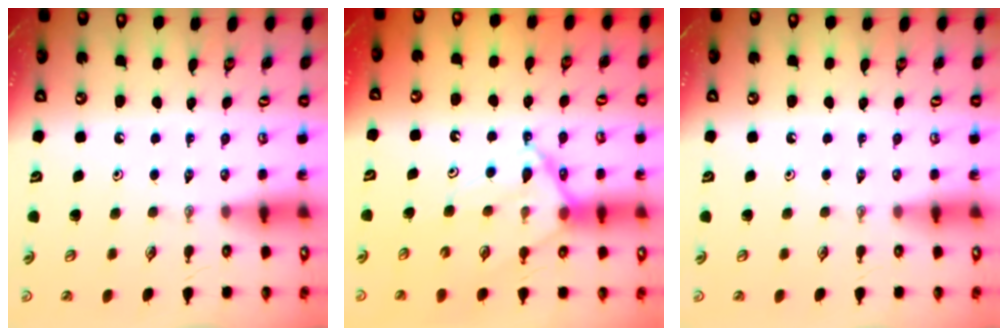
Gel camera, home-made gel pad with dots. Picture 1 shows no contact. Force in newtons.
{"total": 14.8, "press": 14.8, "slide": 1.2}
{"total": 0.0}